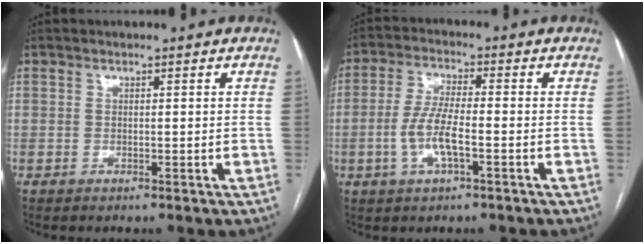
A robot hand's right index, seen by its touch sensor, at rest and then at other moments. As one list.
[{"total": 6.9, "force": [-2.1, 1.5, 6.4], "torque": [-0.141, 0.001, -0.041]}]